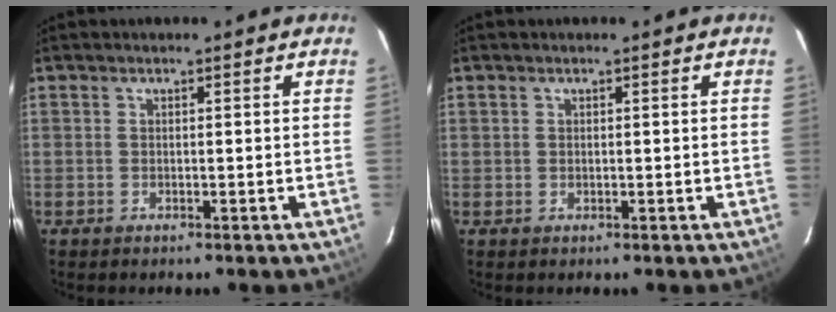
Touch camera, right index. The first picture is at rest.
{"total": 0.0}